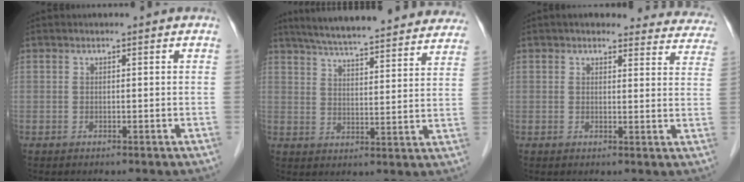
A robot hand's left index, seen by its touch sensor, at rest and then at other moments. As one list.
[{"total": 27.6, "force": [24.9, 3.8, 11.4], "torque": [-0.181, -0.010, 0.316]}, {"total": 15.2, "force": [14.3, 4.5, 2.7], "torque": [0.011, -0.010, 0.136]}]